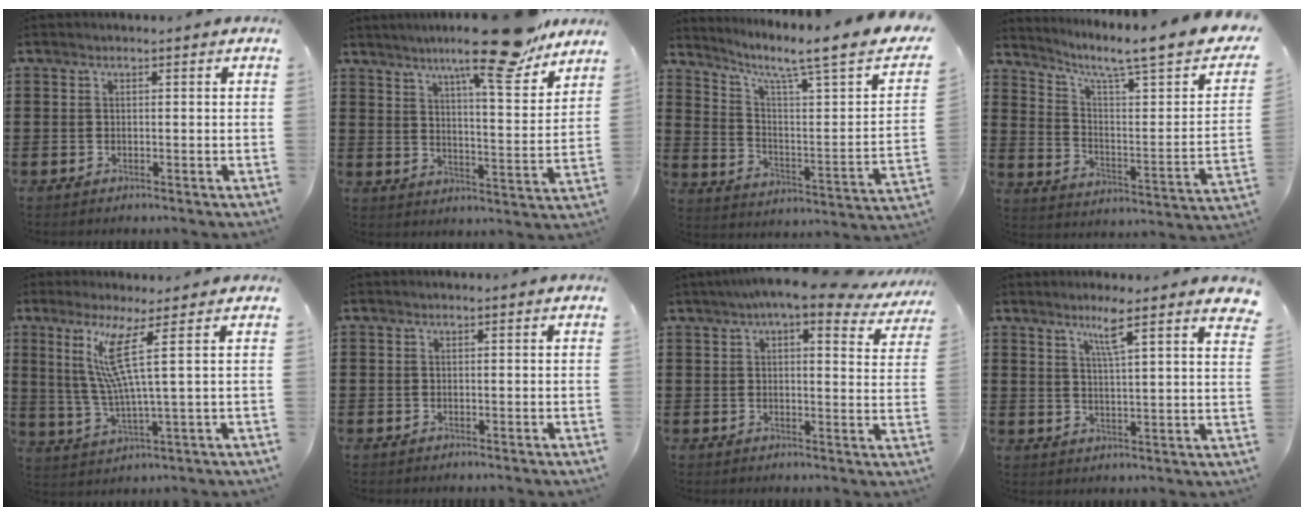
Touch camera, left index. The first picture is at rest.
{"total": 13.6, "force": [11.0, 1.0, 8.0], "torque": [-0.131, -0.060, 0.176]}
{"total": 5.8, "force": [3.8, -0.2, 4.3], "torque": [-0.091, -0.040, 0.050]}
{"total": 6.8, "force": [5.1, 0.1, 4.6], "torque": [-0.094, -0.043, 0.070]}
{"total": 9.9, "force": [3.8, 0.0, 9.2], "torque": [-0.207, -0.013, 0.055]}
{"total": 0.0}
{"total": 6.7, "force": [5.2, 0.4, 4.3], "torque": [-0.084, -0.017, 0.088]}
{"total": 6.2, "force": [4.6, -0.5, 4.1], "torque": [-0.077, -0.016, 0.073]}